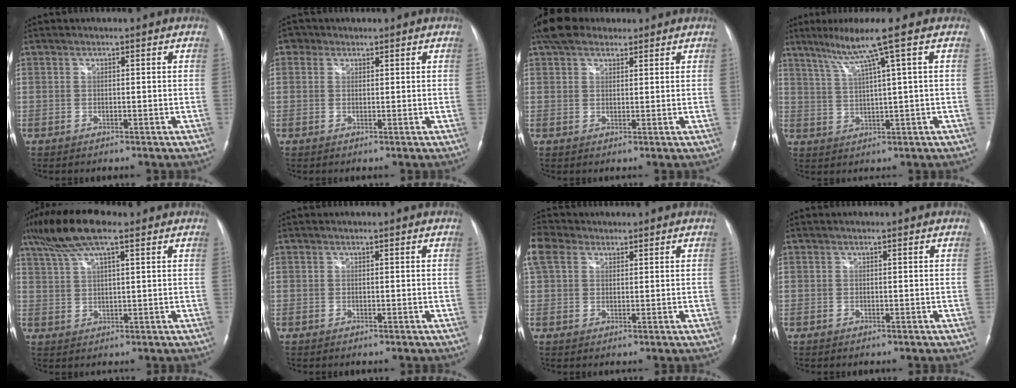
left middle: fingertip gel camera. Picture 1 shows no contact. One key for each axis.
{"total": 2.0, "fx": 1.1, "fy": 1.7, "fz": 0.3, "tx": 0.001, "ty": 0.006, "tz": 0.012}
{"total": 6.3, "fx": 5.0, "fy": 3.1, "fz": 2.4, "tx": -0.051, "ty": 0.031, "tz": 0.093}
{"total": 7.3, "fx": 4.1, "fy": -2.0, "fz": 5.7, "tx": -0.109, "ty": 0.004, "tz": 0.077}
{"total": 9.4, "fx": 6.5, "fy": 1.8, "fz": 6.5, "tx": -0.136, "ty": 0.023, "tz": 0.118}
{"total": 0.0}
{"total": 6.1, "fx": 3.8, "fy": 3.9, "fz": 2.8, "tx": -0.088, "ty": 0.034, "tz": 0.082}
{"total": 0.0}